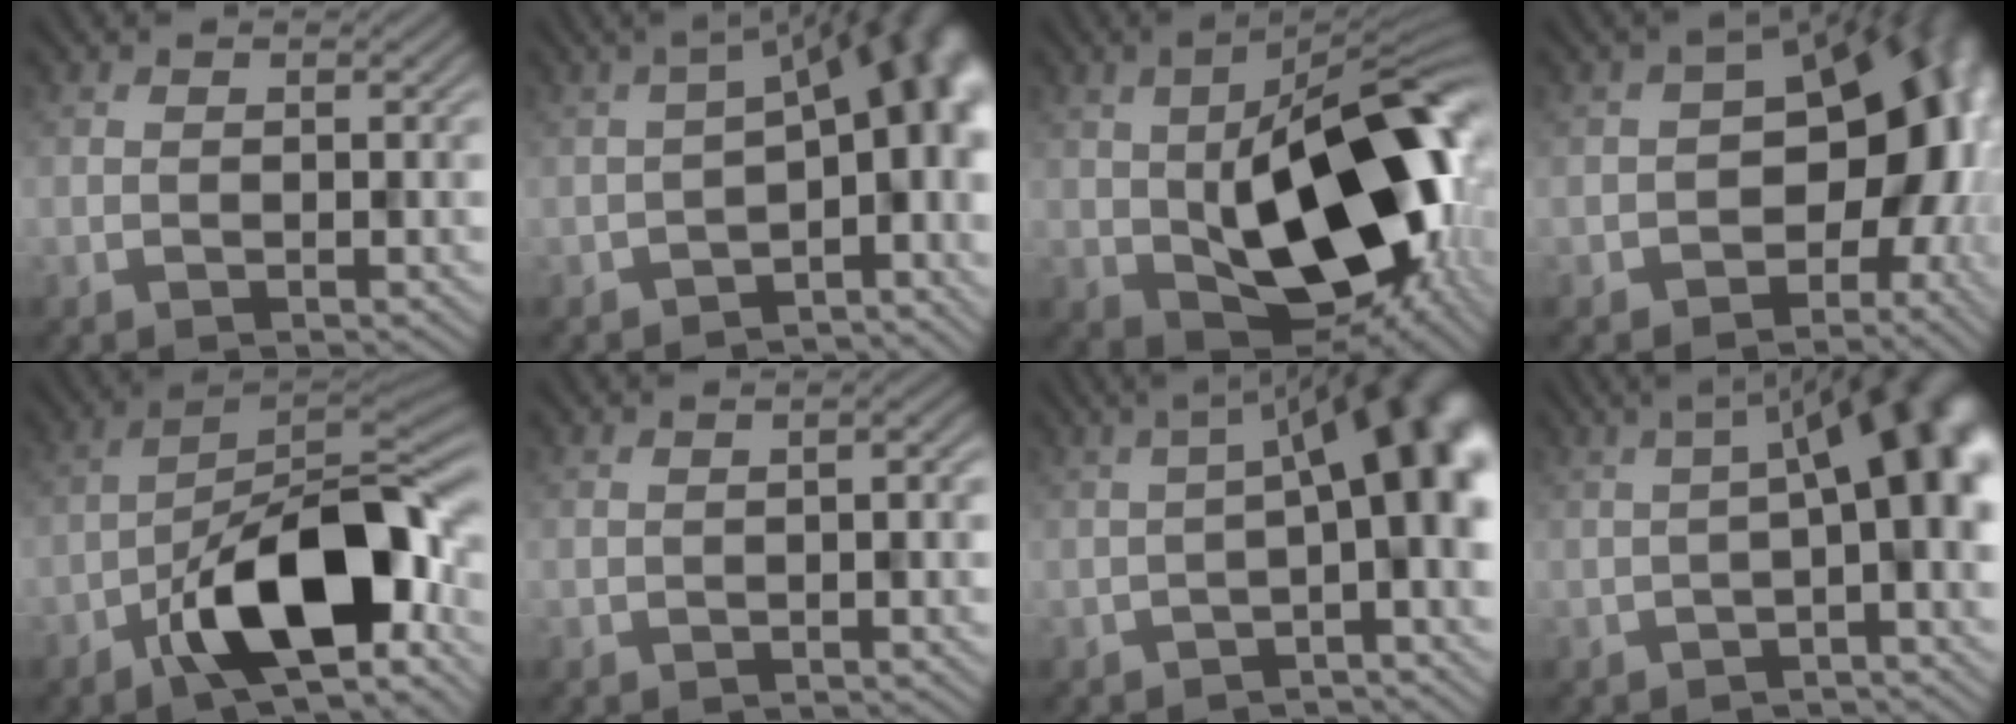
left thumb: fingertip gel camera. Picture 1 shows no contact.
{"total": 13.7, "force": [-3.5, 6.3, 11.7], "torque": [-0.129, 0.000, -0.042]}
{"total": 19.4, "force": [-1.6, 10.5, 16.3], "torque": [-0.251, -0.016, -0.022]}
{"total": 14.6, "force": [-2.2, 9.7, 10.7], "torque": [-0.122, -0.014, -0.035]}
{"total": 15.3, "force": [-6.4, 6.7, 12.3], "torque": [-0.174, -0.006, -0.121]}
{"total": 1.2, "force": [-0.4, 0.2, 1.1], "torque": [-0.017, 0.004, -0.007]}
{"total": 10.2, "force": [-0.7, 2.7, 9.8], "torque": [-0.134, 0.023, -0.017]}
{"total": 9.0, "force": [-0.1, 2.2, 8.7], "torque": [-0.115, 0.028, -0.010]}